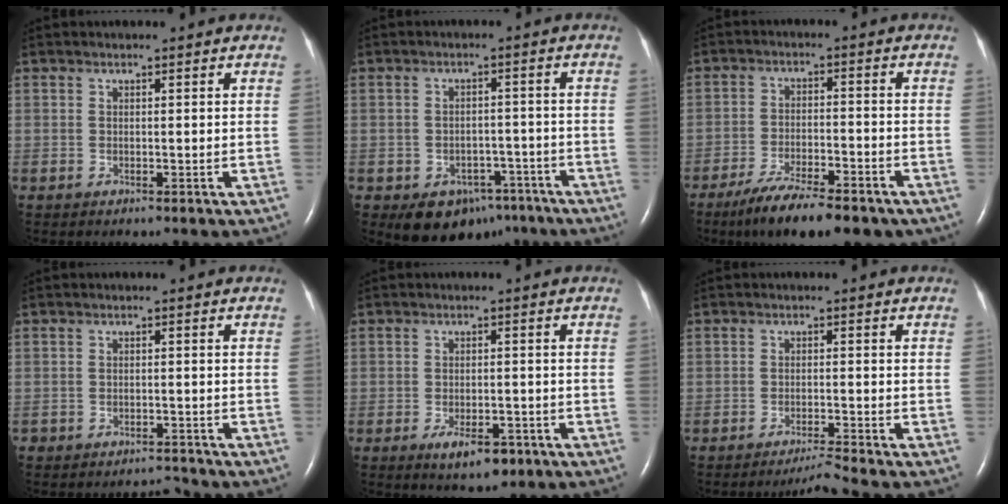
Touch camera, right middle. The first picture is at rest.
{"total": 7.9, "force": [-5.1, 5.1, 3.2], "torque": [-0.041, 0.018, -0.064]}
{"total": 13.3, "force": [-10.0, 3.1, 8.1], "torque": [-0.130, -0.020, -0.157]}
{"total": 2.3, "force": [-2.2, 0.2, -0.5], "torque": [0.013, -0.008, -0.033]}
{"total": 5.0, "force": [-2.9, 2.0, 3.6], "torque": [-0.060, -0.003, -0.039]}
{"total": 3.1, "force": [-2.7, -1.5, 0.4], "torque": [-0.010, -0.014, -0.046]}